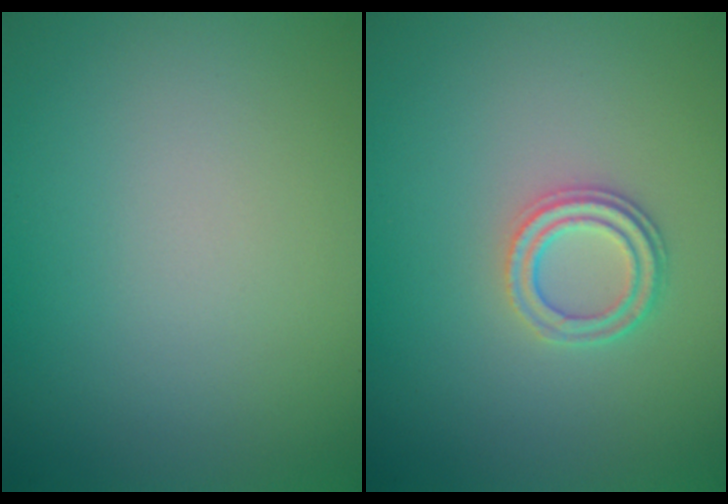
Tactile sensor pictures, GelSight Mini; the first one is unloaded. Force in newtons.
{"total": 2.3, "press": 2.1, "slide": 1.0}